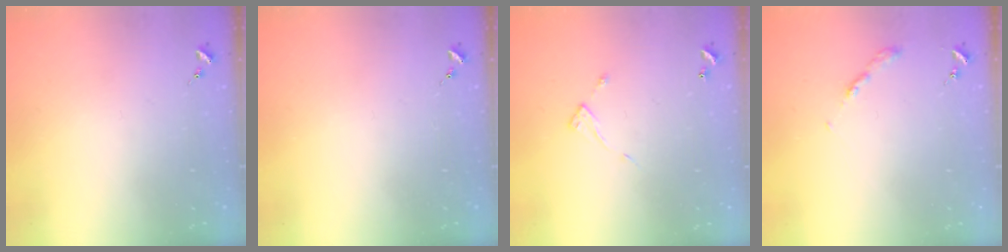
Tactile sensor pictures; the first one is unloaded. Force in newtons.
{"total": 0.0}
{"total": 4.7, "press": 4.7, "slide": 0.3}
{"total": 2.7, "press": 2.6, "slide": 0.3}